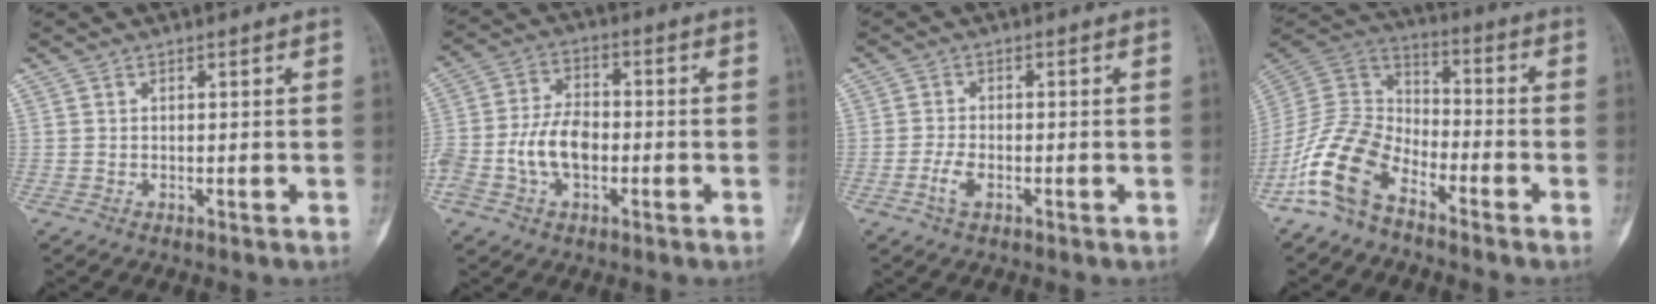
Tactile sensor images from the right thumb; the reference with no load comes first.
{"total": 9.6, "force": [-2.3, 6.0, 7.1], "torque": [-0.136, 0.026, -0.047]}
{"total": 3.0, "force": [-1.4, 1.6, 2.1], "torque": [-0.047, 0.009, -0.031]}
{"total": 13.1, "force": [-8.2, 7.2, 7.2], "torque": [-0.140, 0.066, -0.178]}